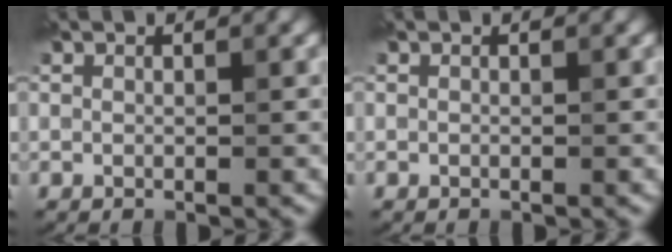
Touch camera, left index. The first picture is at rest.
{"total": 0.0}